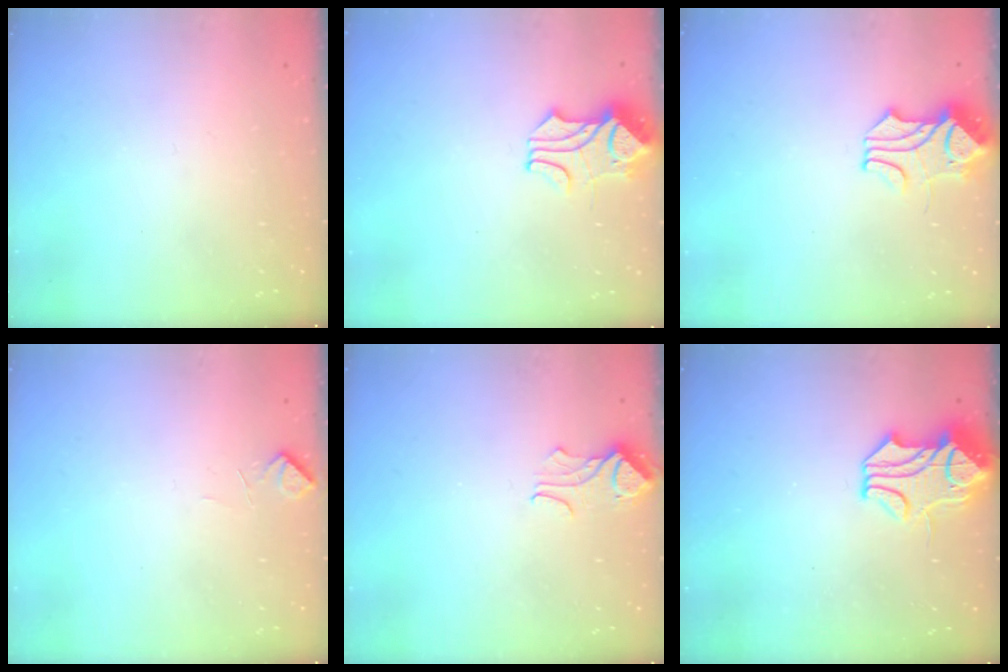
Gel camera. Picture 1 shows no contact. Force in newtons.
{"total": 1.7, "press": 1.3, "slide": 1.1}
{"total": 2.1, "press": 1.8, "slide": 0.9}
{"total": 2.2, "press": 2.0, "slide": 0.9}
{"total": 1.8, "press": 1.7, "slide": 0.7}
{"total": 2.2, "press": 1.6, "slide": 1.5}